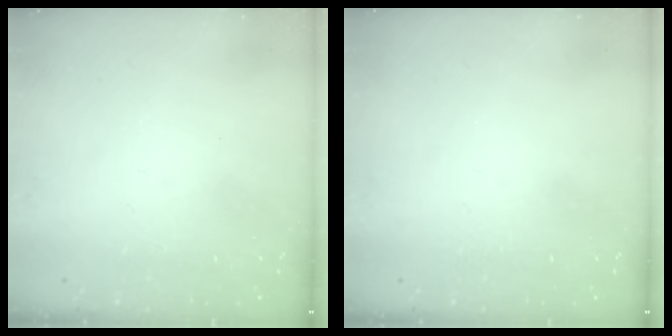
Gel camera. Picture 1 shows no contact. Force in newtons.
{"total": 0.0}